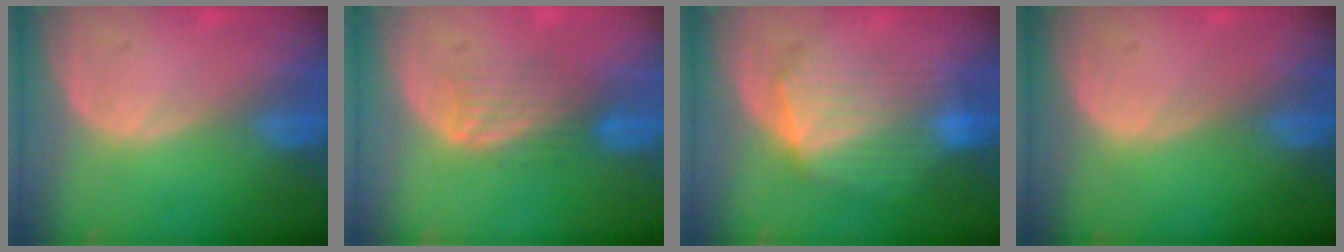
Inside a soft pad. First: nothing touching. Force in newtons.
{"total": 4.3, "press": 3.7, "slide": 2.2}
{"total": 7.9, "press": 7.9, "slide": 0.2}
{"total": 0.0}